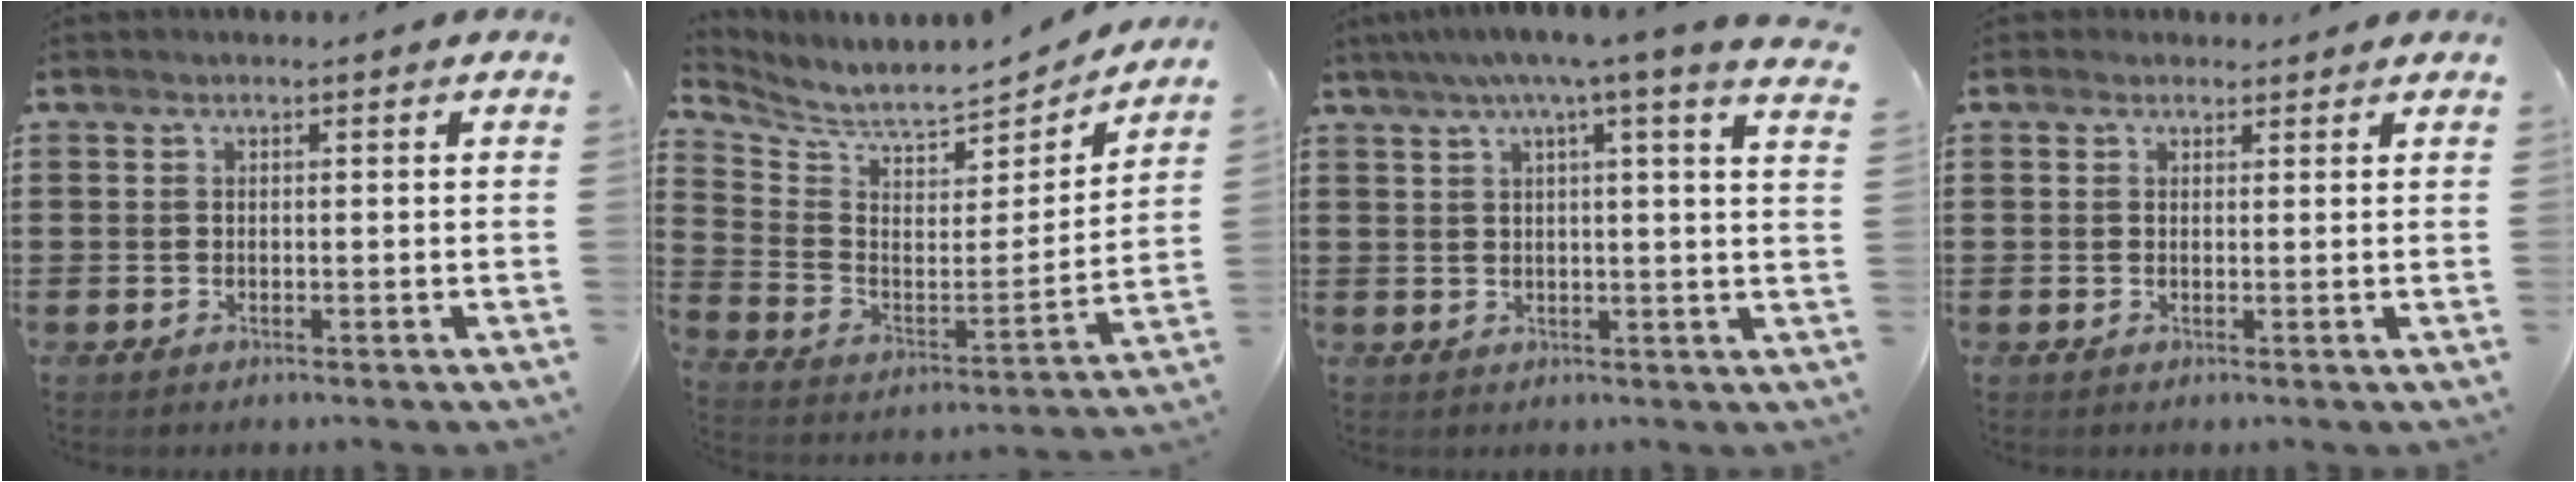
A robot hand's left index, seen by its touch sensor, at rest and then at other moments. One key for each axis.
{"total": 6.3, "fx": 6.1, "fy": 0.6, "fz": 1.4, "tx": -0.064, "ty": -0.058, "tz": 0.101}
{"total": 5.7, "fx": 3.8, "fy": -0.2, "fz": 4.2, "tx": -0.086, "ty": -0.015, "tz": 0.061}
{"total": 1.5, "fx": 1.2, "fy": 0.9, "fz": 0.0, "tx": -0.004, "ty": 0.006, "tz": 0.023}